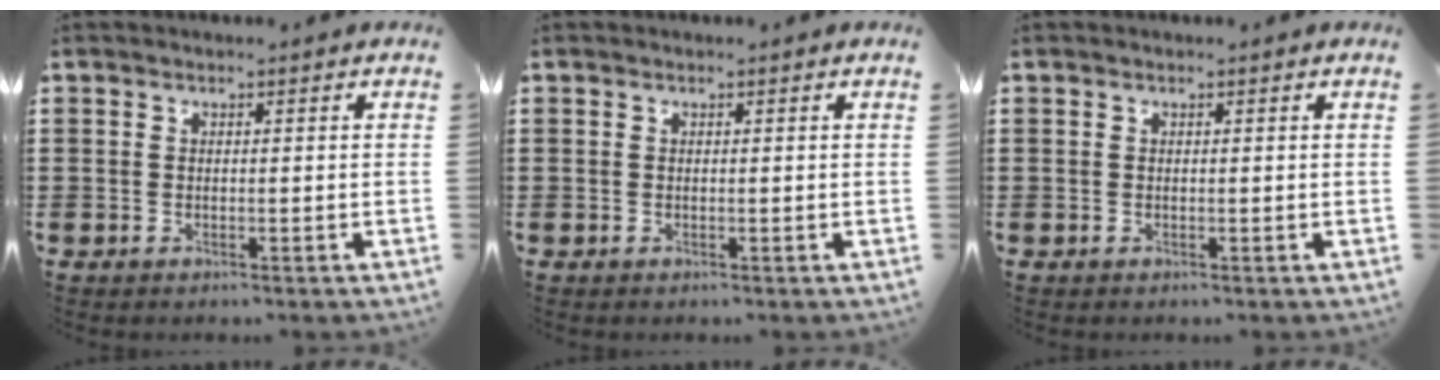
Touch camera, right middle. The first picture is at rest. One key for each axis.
{"total": 0.0}
{"total": 0.0}